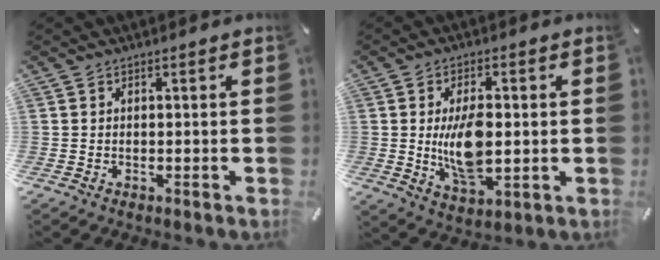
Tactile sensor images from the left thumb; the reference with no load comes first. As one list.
[{"total": 10.8, "force": [0.1, 5.6, 9.3], "torque": [-0.180, -0.015, -0.004]}]